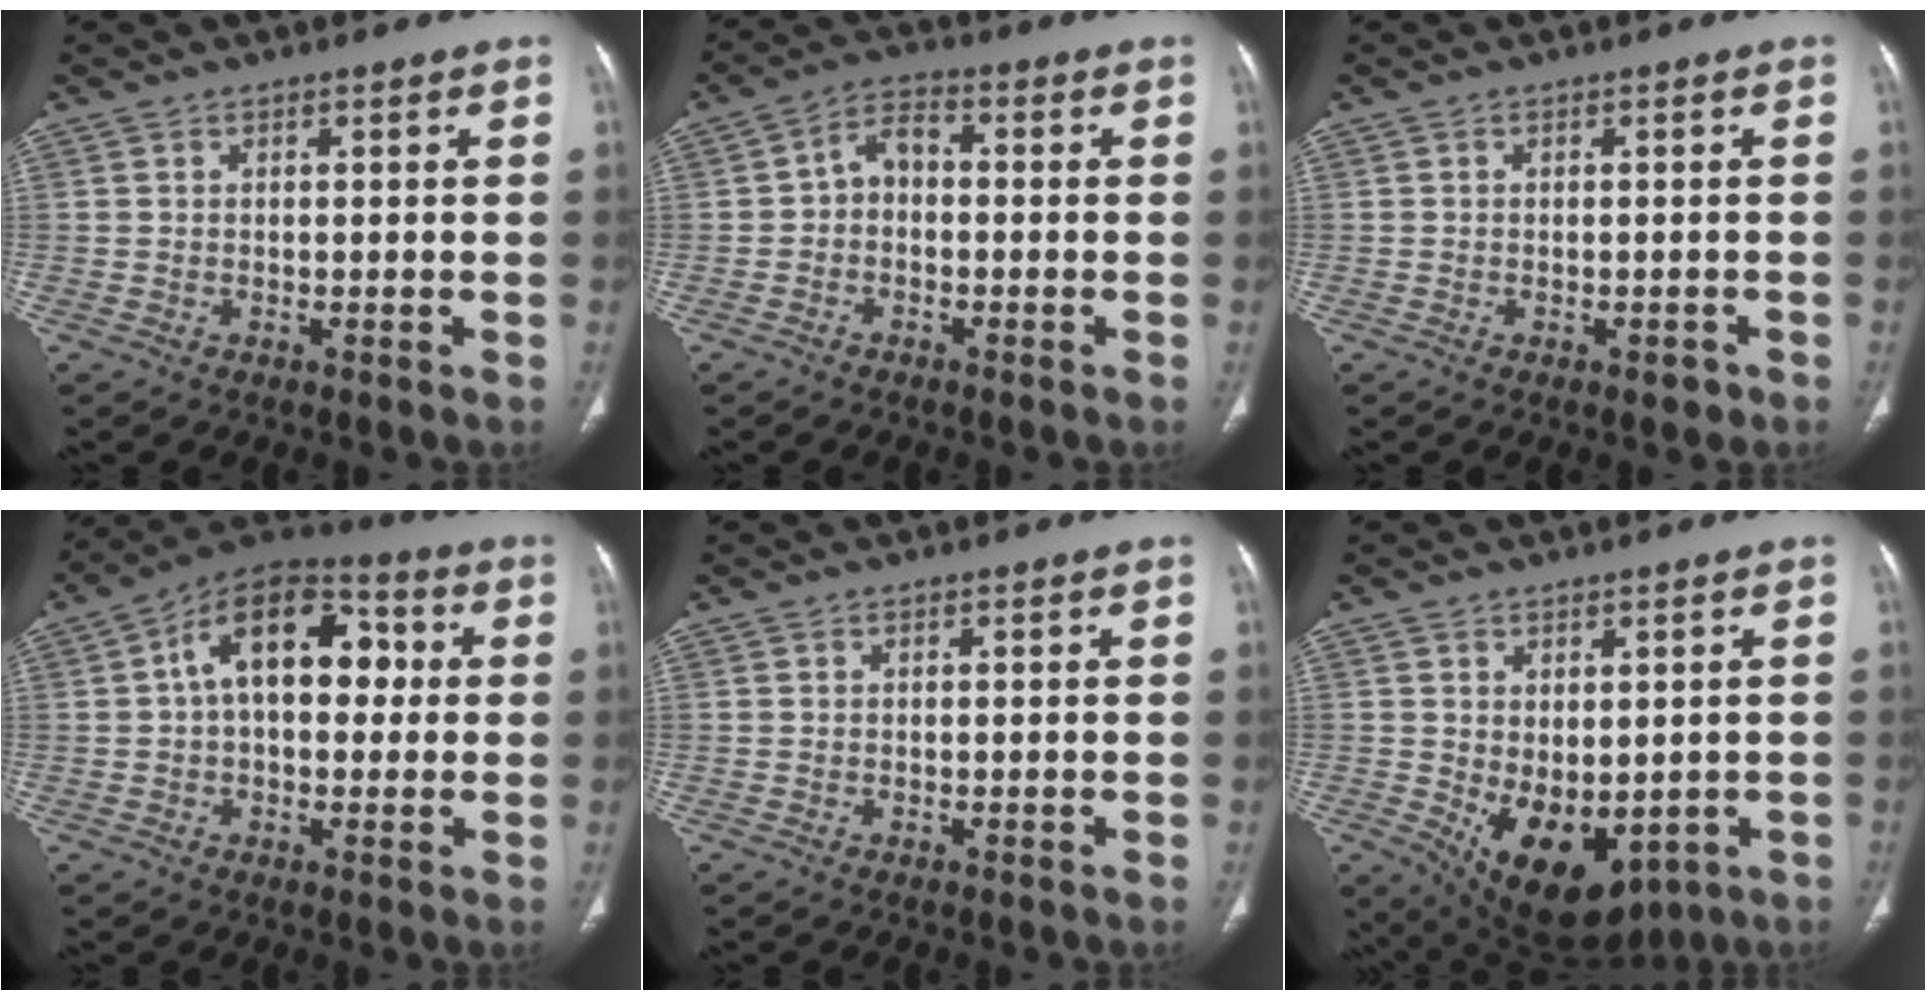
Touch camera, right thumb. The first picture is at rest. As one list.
[{"total": 4.7, "force": [-0.6, 3.3, 3.3], "torque": [-0.045, 0.023, -0.025]}, {"total": 1.4, "force": [-0.8, 0.8, 0.8], "torque": [-0.005, 0.001, -0.009]}, {"total": 15.4, "force": [2.3, 9.6, 11.9], "torque": [-0.153, 0.037, 0.024]}, {"total": 0.0}, {"total": 13.4, "force": [-2.8, 8.3, 10.1], "torque": [-0.133, -0.012, -0.010]}]